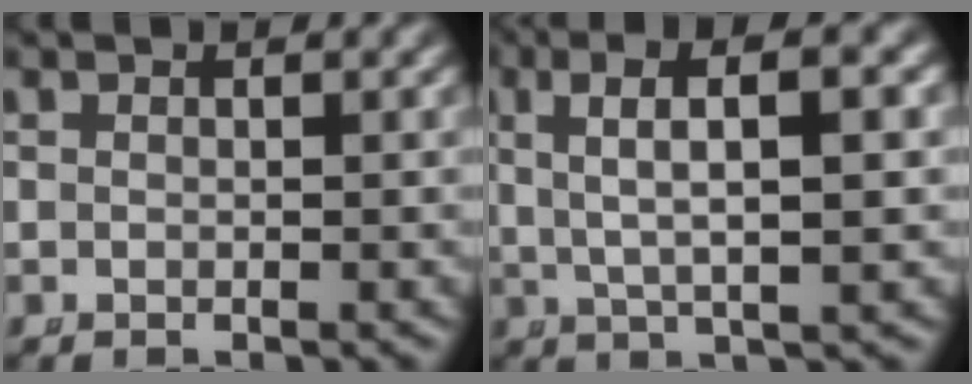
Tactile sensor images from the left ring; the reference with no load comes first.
{"total": 5.9, "force": [2.7, 0.9, 5.1], "torque": [-0.079, 0.020, 0.043]}